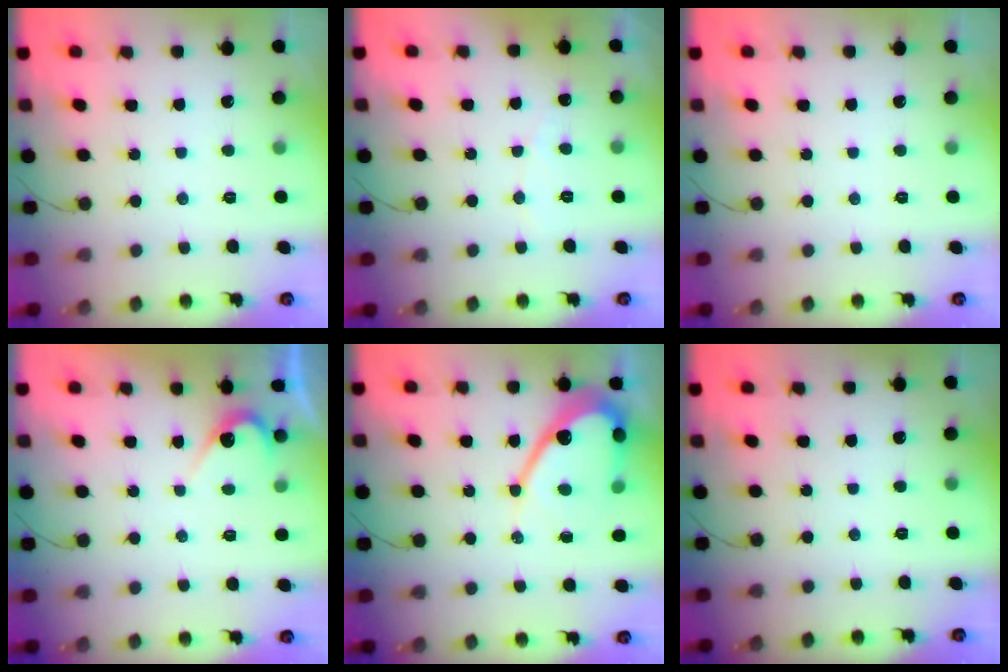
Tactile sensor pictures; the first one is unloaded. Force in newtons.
{"total": 2.8, "press": 2.8, "slide": 0.2}
{"total": 0.0}
{"total": 4.3, "press": 4.3, "slide": 0.3}
{"total": 12.7, "press": 12.7, "slide": 0.9}
{"total": 0.0}